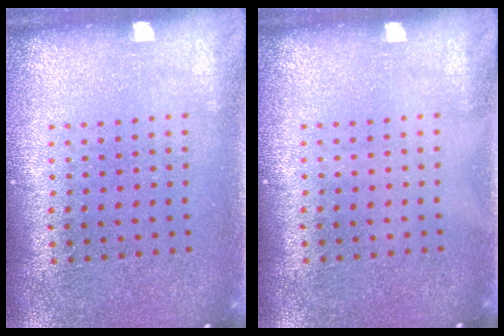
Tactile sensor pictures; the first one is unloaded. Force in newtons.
{"total": 0.0}